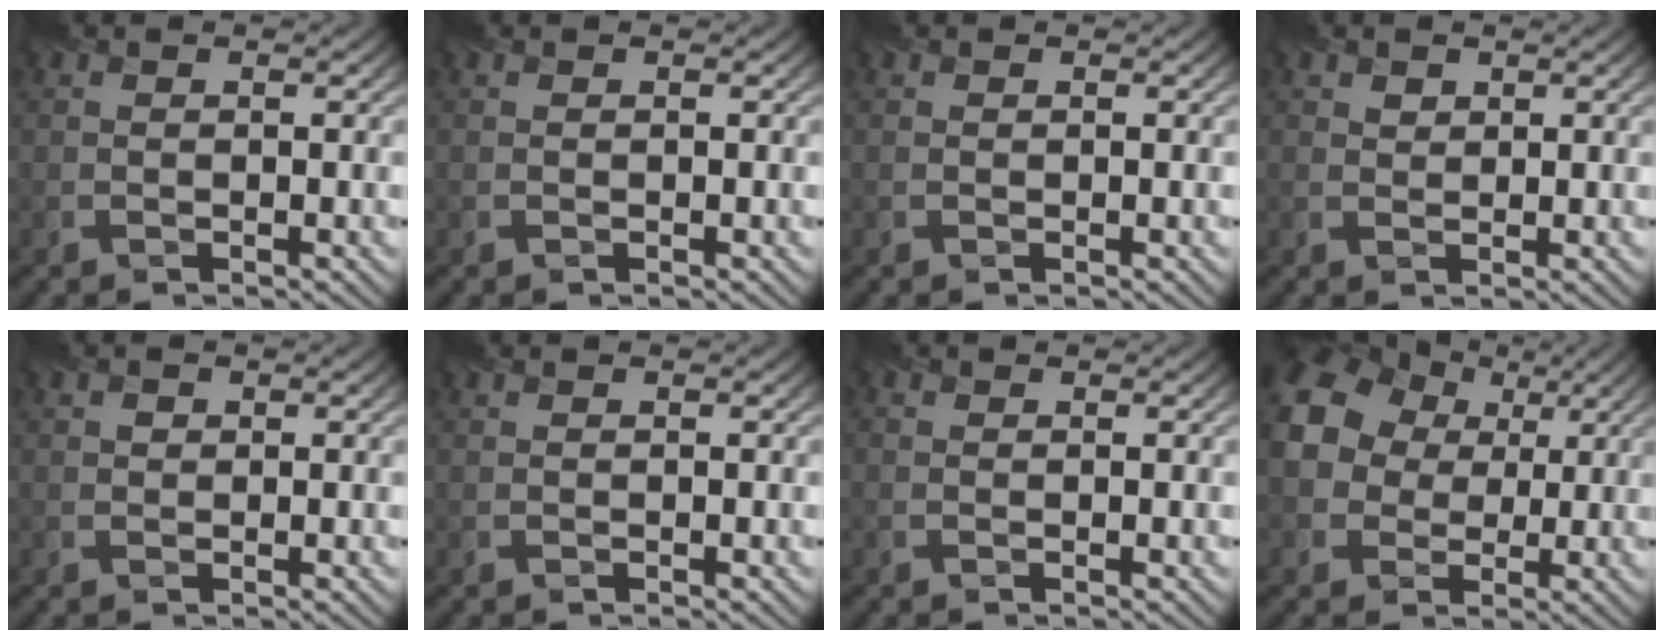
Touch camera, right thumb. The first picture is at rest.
{"total": 0.0}
{"total": 0.0}
{"total": 1.1, "force": [0.8, 0.7, 0.3], "torque": [-0.007, -0.002, 0.017]}
{"total": 0.7, "force": [0.2, 0.6, 0.2], "torque": [-0.003, -0.003, 0.002]}
{"total": 0.0}
{"total": 0.0}
{"total": 11.8, "force": [2.7, 9.7, 6.1], "torque": [-0.171, 0.020, 0.040]}